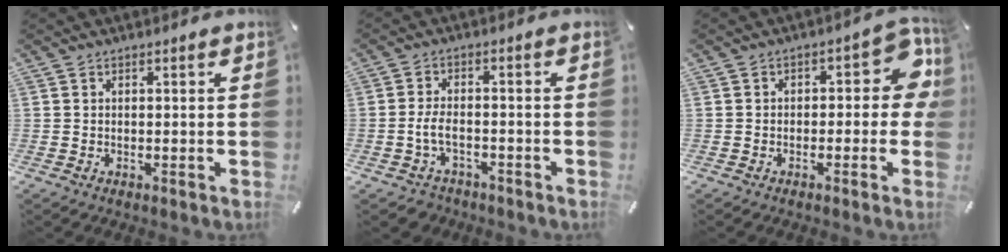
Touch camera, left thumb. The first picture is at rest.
{"total": 5.2, "force": [-1.9, 3.2, 3.6], "torque": [-0.081, 0.009, -0.039]}
{"total": 10.3, "force": [0.6, 5.7, 8.6], "torque": [-0.103, 0.002, 0.011]}